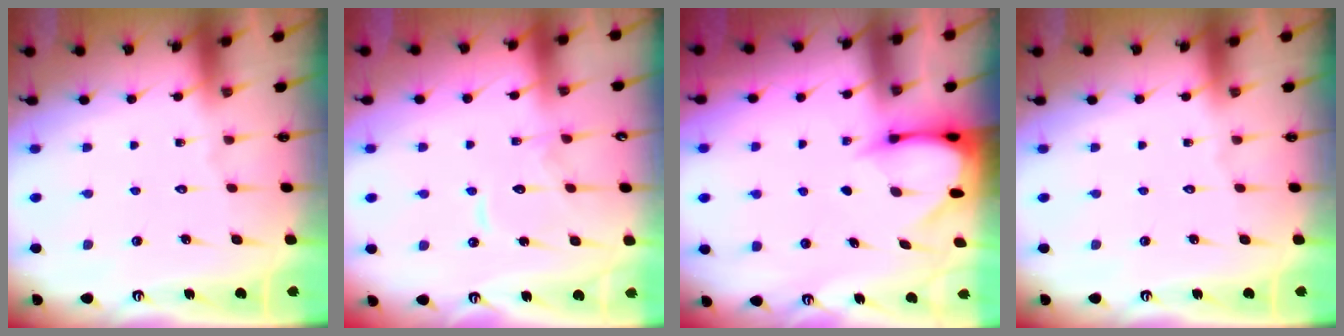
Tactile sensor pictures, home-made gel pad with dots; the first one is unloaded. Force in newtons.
{"total": 10.5, "press": 10.5, "slide": 0.9}
{"total": 3.5, "press": 3.5, "slide": 0.2}
{"total": 0.0}